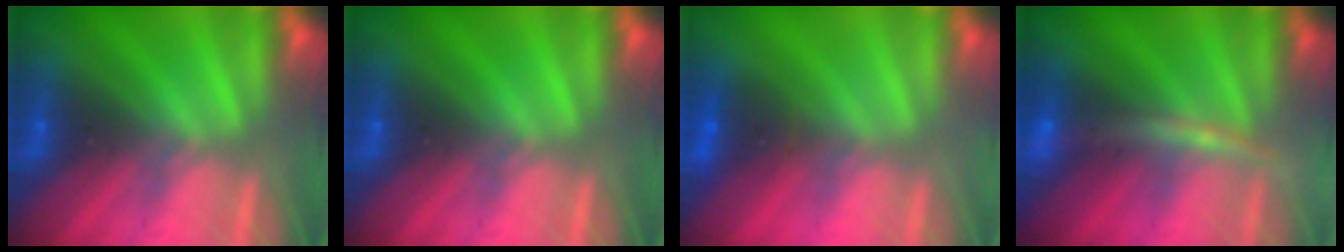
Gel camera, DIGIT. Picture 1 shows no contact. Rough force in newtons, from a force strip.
{"total": 0.0}
{"total": 1.7}
{"total": 2.5}